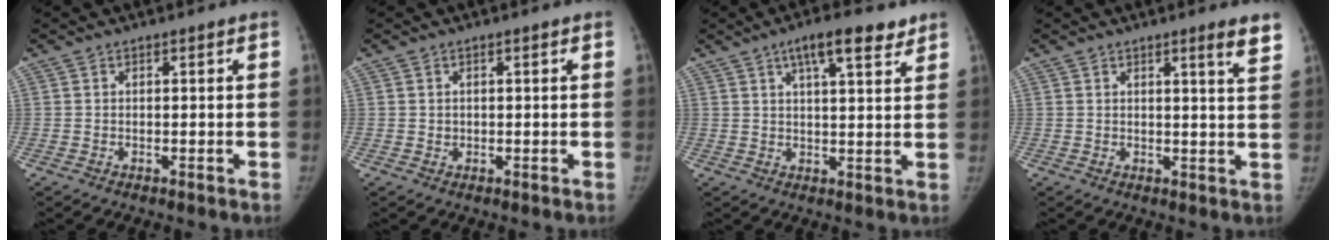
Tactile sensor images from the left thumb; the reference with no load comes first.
{"total": 0.6, "force": [0.2, 0.6, 0.1], "torque": [0.008, 0.000, 0.004]}
{"total": 8.6, "force": [5.3, 2.5, 6.3], "torque": [-0.079, -0.016, 0.079]}
{"total": 4.5, "force": [3.1, 0.0, 3.3], "torque": [-0.040, -0.022, 0.039]}